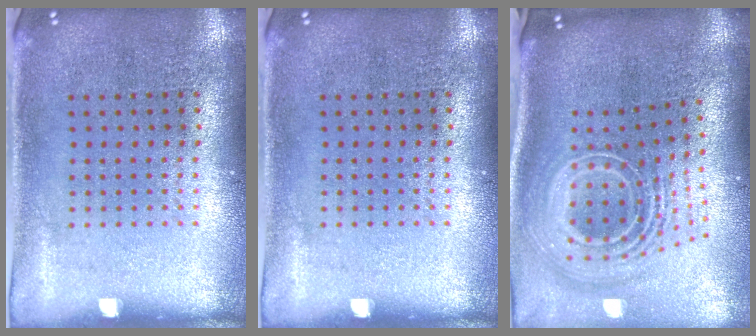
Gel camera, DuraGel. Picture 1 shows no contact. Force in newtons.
{"total": 0.0}
{"total": 3.1, "press": 2.0, "slide": 2.3}